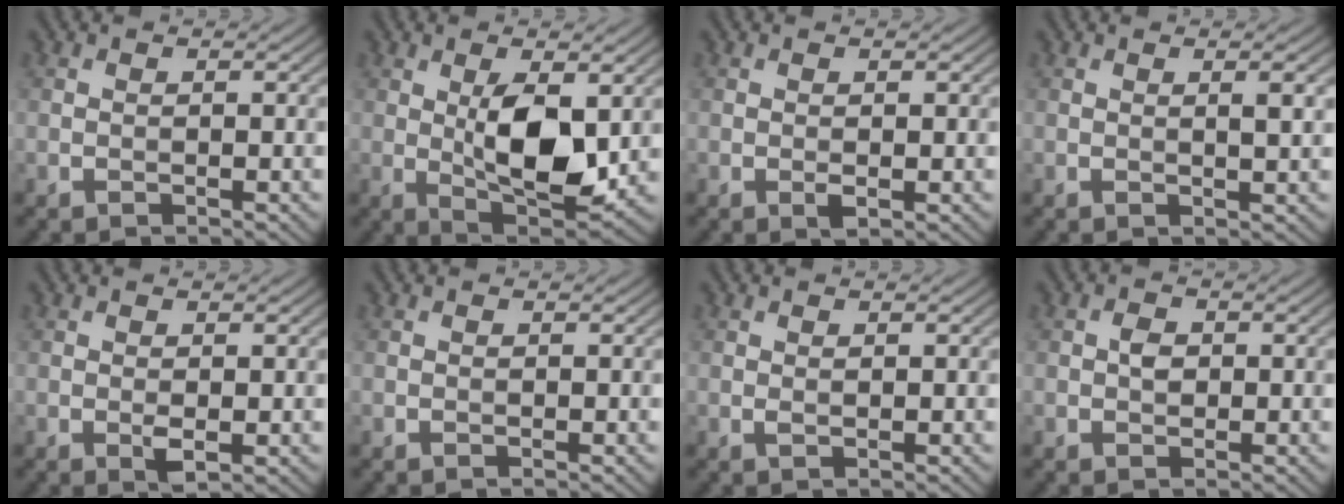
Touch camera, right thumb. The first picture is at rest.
{"total": 8.6, "force": [0.6, 3.7, 7.7], "torque": [-0.140, -0.007, 0.019]}
{"total": 0.9, "force": [-0.1, 0.3, 0.8], "torque": [-0.015, -0.003, -0.003]}
{"total": 2.0, "force": [0.7, 0.2, 1.9], "torque": [-0.032, 0.003, 0.010]}
{"total": 1.4, "force": [-0.1, 0.6, 1.3], "torque": [-0.025, -0.004, -0.001]}
{"total": 0.0}
{"total": 0.7, "force": [0.3, 0.3, 0.5], "torque": [-0.012, -0.002, 0.005]}
{"total": 1.6, "force": [0.1, 1.2, 1.1], "torque": [-0.022, 0.000, -0.002]}